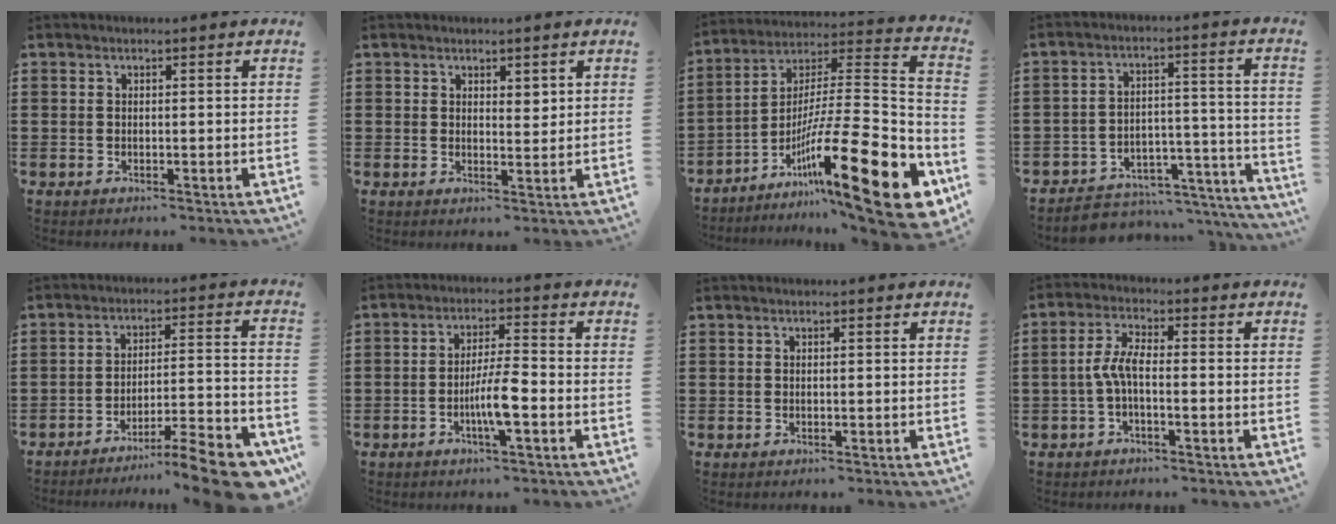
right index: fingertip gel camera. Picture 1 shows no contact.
{"total": 2.0, "force": [1.5, 1.1, 0.5], "torque": [-0.006, 0.003, 0.027]}
{"total": 22.4, "force": [-9.6, 3.9, 19.8], "torque": [-0.320, 0.012, -0.163]}
{"total": 3.8, "force": [-3.3, 1.7, 0.6], "torque": [-0.018, 0.006, -0.072]}
{"total": 10.2, "force": [-8.2, 0.7, 6.0], "torque": [-0.081, 0.017, -0.156]}
{"total": 5.7, "force": [-2.1, 0.8, 5.2], "torque": [-0.102, -0.003, -0.042]}
{"total": 0.0}
{"total": 4.5, "force": [-1.0, 1.4, 4.1], "torque": [-0.104, -0.004, -0.028]}